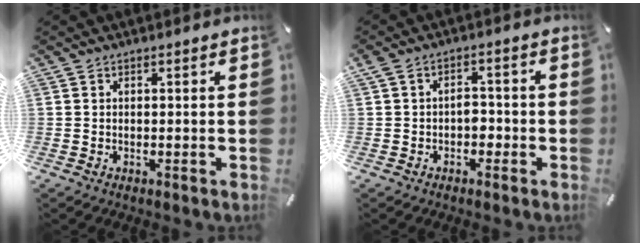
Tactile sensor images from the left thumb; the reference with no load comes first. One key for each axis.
{"total": 3.8, "fx": -1.4, "fy": 2.7, "fz": 2.3, "tx": -0.035, "ty": 0.010, "tz": -0.030}